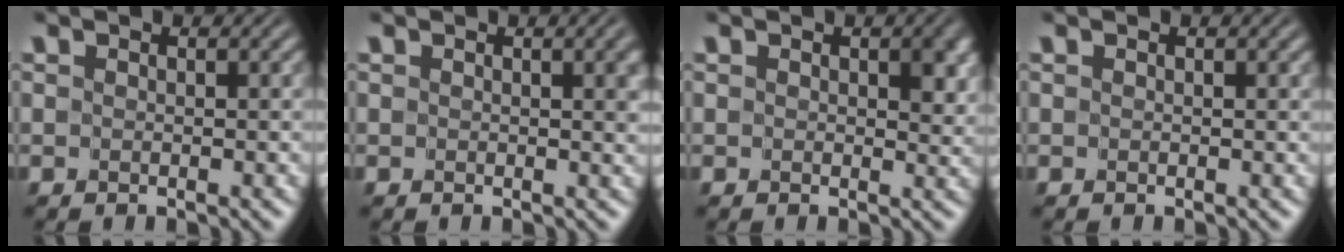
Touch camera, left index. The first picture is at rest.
{"total": 1.2, "force": [0.3, 0.3, 1.2], "torque": [-0.010, -0.001, 0.005]}
{"total": 2.9, "force": [0.6, 1.7, 2.3], "torque": [-0.026, -0.003, 0.011]}
{"total": 0.0}